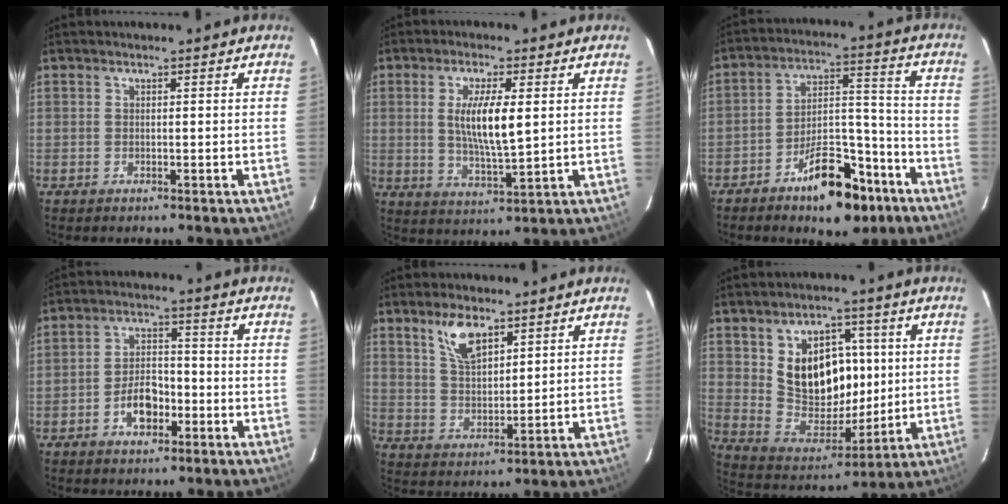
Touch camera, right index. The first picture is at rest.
{"total": 8.8, "force": [1.5, 2.1, 8.4], "torque": [-0.155, -0.006, 0.030]}
{"total": 14.3, "force": [-9.3, 6.3, 8.8], "torque": [-0.143, 0.028, -0.137]}
{"total": 7.6, "force": [-3.3, 3.9, 5.6], "torque": [-0.111, 0.012, -0.051]}
{"total": 7.6, "force": [4.7, 3.3, 4.9], "torque": [-0.089, 0.006, 0.095]}
{"total": 14.8, "force": [3.4, 10.8, 9.4], "torque": [-0.178, 0.010, 0.083]}